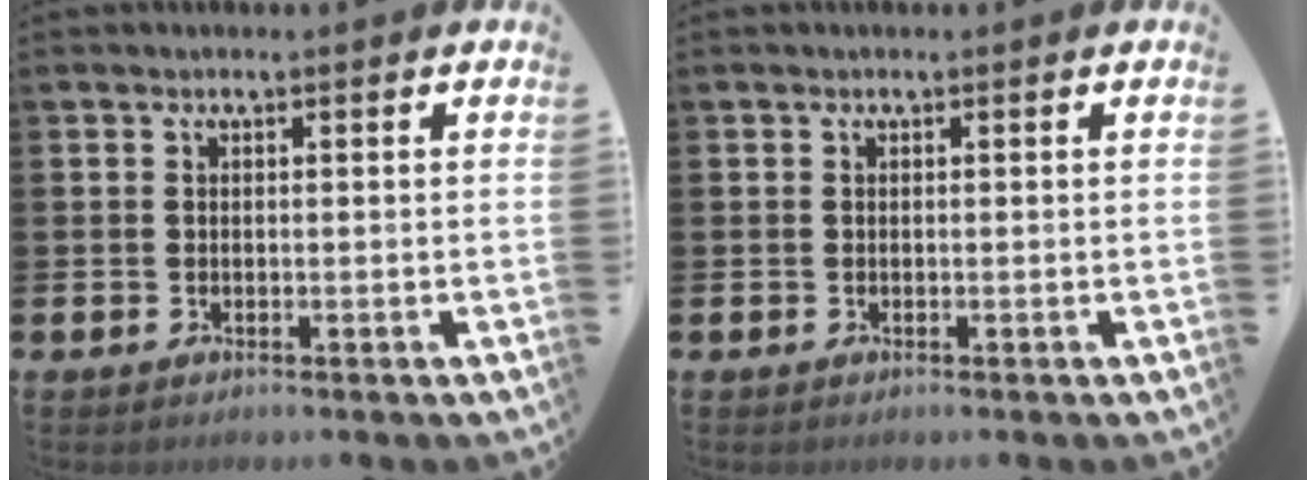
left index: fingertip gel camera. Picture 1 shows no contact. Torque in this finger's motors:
{"motor_torque": [-0.03, 0.03, 0.00, 0.00]}